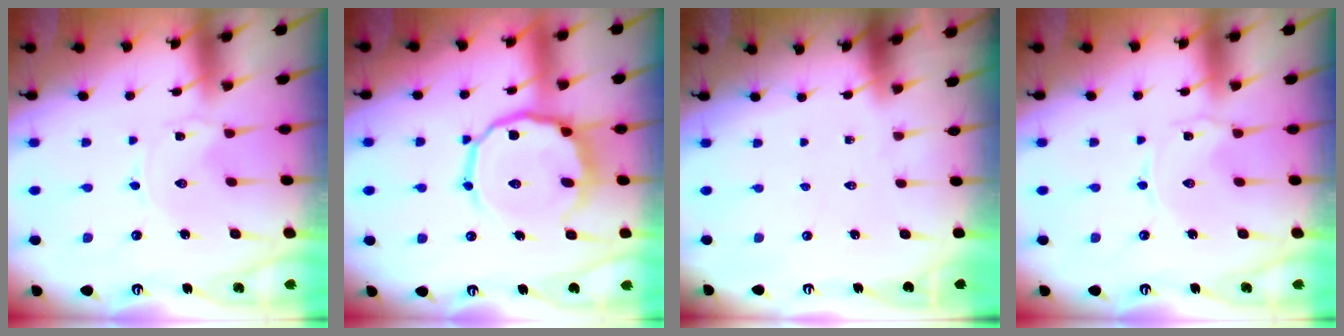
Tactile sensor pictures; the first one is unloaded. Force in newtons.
{"total": 13.3, "press": 13.2, "slide": 2.2}
{"total": 0.0}
{"total": 0.0}